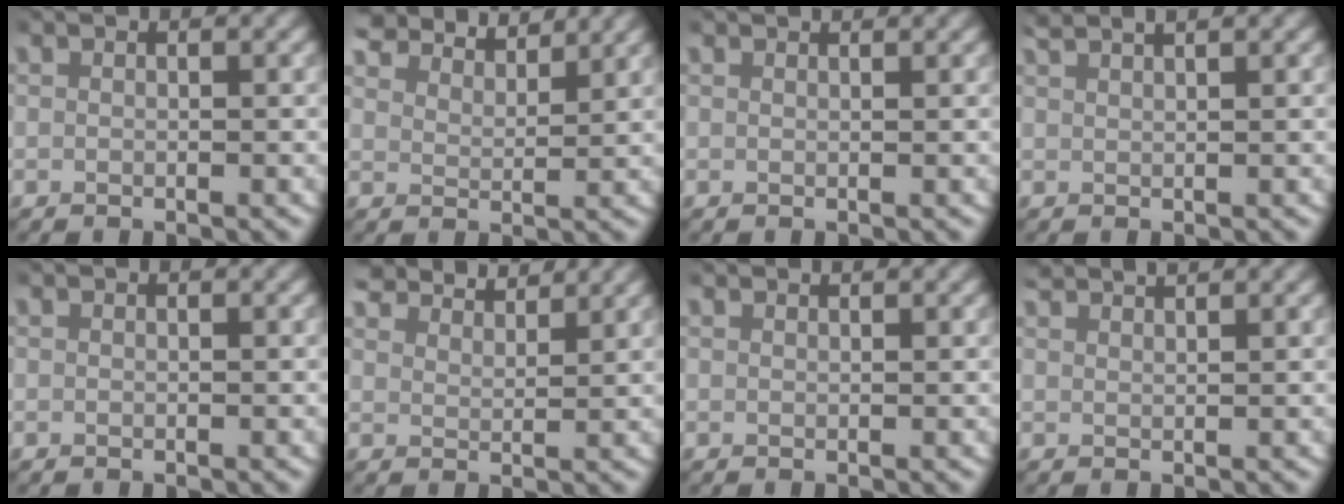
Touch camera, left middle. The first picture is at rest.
{"total": 4.9, "force": [4.5, 1.0, 1.7], "torque": [-0.033, 0.004, 0.076]}
{"total": 0.9, "force": [0.9, 0.0, 0.2], "torque": [0.006, 0.002, 0.011]}
{"total": 2.4, "force": [2.1, 0.3, 1.0], "torque": [-0.024, 0.007, 0.037]}
{"total": 0.0}
{"total": 4.2, "force": [4.0, 0.6, 1.2], "torque": [-0.022, 0.003, 0.069]}
{"total": 0.7, "force": [0.7, -0.1, 0.1], "torque": [0.007, 0.002, 0.011]}
{"total": 2.1, "force": [2.0, 0.0, 0.5], "torque": [-0.011, 0.003, 0.036]}